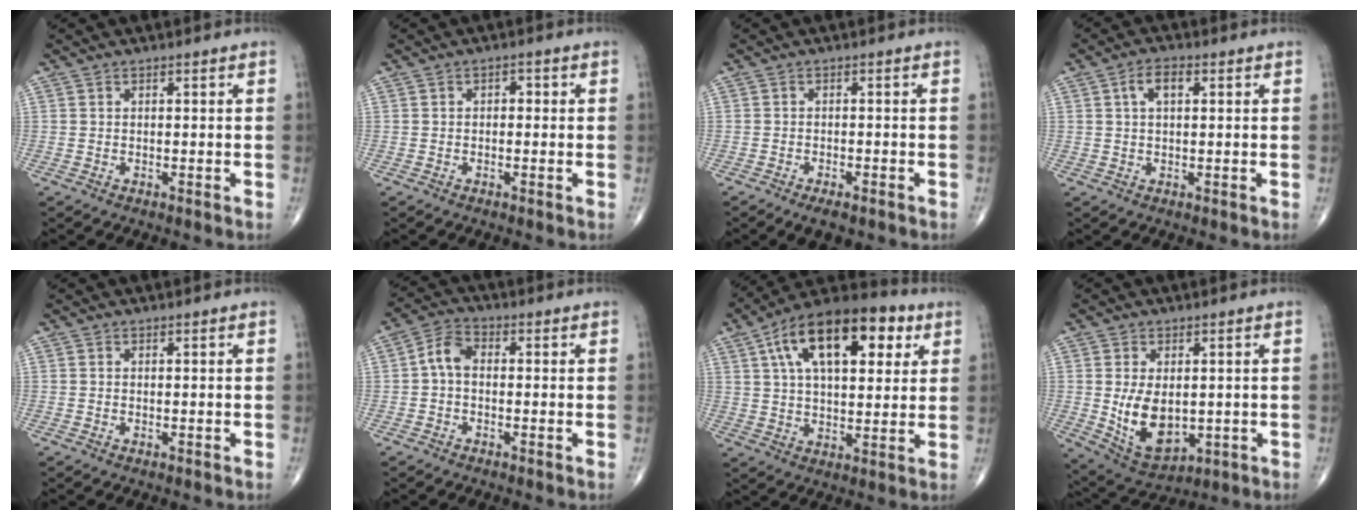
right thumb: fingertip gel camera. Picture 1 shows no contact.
{"total": 1.6, "force": [0.1, 1.1, 1.2], "torque": [-0.005, 0.005, -0.005]}
{"total": 3.8, "force": [-2.6, 1.5, 2.3], "torque": [-0.031, 0.005, -0.040]}
{"total": 4.1, "force": [1.3, 2.0, 3.3], "torque": [-0.061, 0.010, 0.022]}
{"total": 0.0}
{"total": 5.2, "force": [-0.3, 3.2, 4.2], "torque": [-0.078, 0.018, -0.017]}
{"total": 21.4, "force": [8.1, 10.6, 16.7], "torque": [-0.249, 0.007, 0.125]}
{"total": 10.6, "force": [-0.4, 6.4, 8.4], "torque": [-0.129, -0.014, 0.015]}